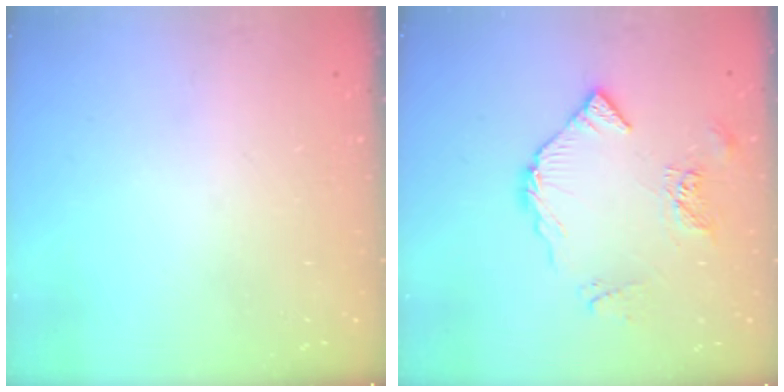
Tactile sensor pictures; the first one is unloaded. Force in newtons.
{"total": 9.0, "press": 9.0, "slide": 1.0}